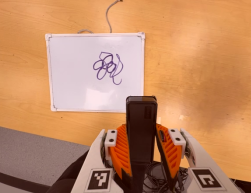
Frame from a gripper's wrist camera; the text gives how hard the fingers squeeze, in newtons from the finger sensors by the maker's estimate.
{"total": 4.1, "left": 2.7, "right": 5.4}